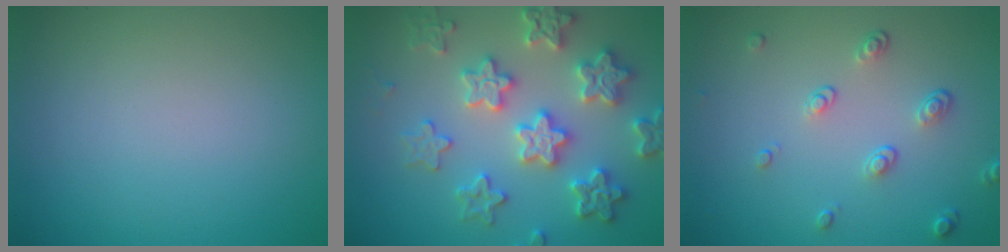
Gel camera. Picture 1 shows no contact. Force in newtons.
{"total": 6.1, "press": 6.0, "slide": 1.3}
{"total": 2.2, "press": 1.4, "slide": 1.7}